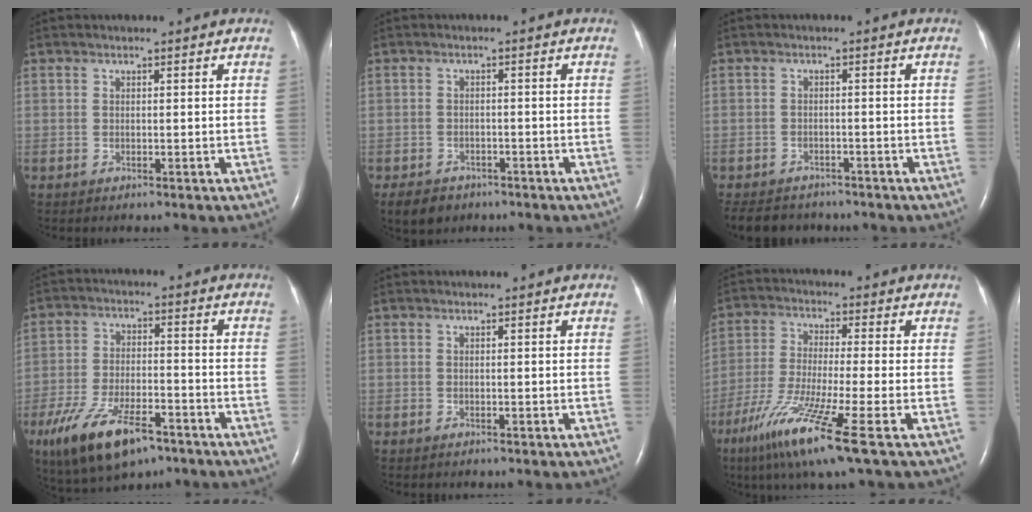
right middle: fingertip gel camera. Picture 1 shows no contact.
{"total": 5.0, "force": [-3.6, 3.2, 1.4], "torque": [-0.024, 0.000, -0.052]}
{"total": 8.1, "force": [-7.1, 3.4, 2.0], "torque": [-0.039, -0.006, -0.096]}
{"total": 13.7, "force": [-8.3, 5.1, 9.6], "torque": [-0.186, -0.012, -0.139]}
{"total": 0.0}
{"total": 12.7, "force": [-6.6, -0.6, 10.8], "torque": [-0.219, -0.041, -0.123]}